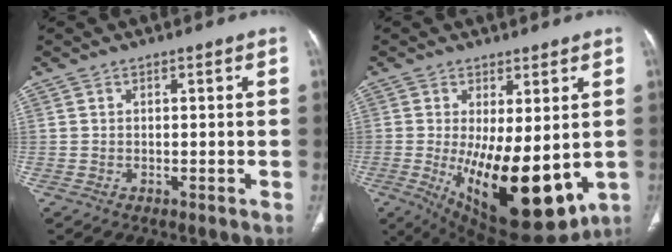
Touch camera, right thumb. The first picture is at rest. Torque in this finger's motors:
{"motor_torque": [1.21, 3.80, 0.66, 0.29, 0.66]}